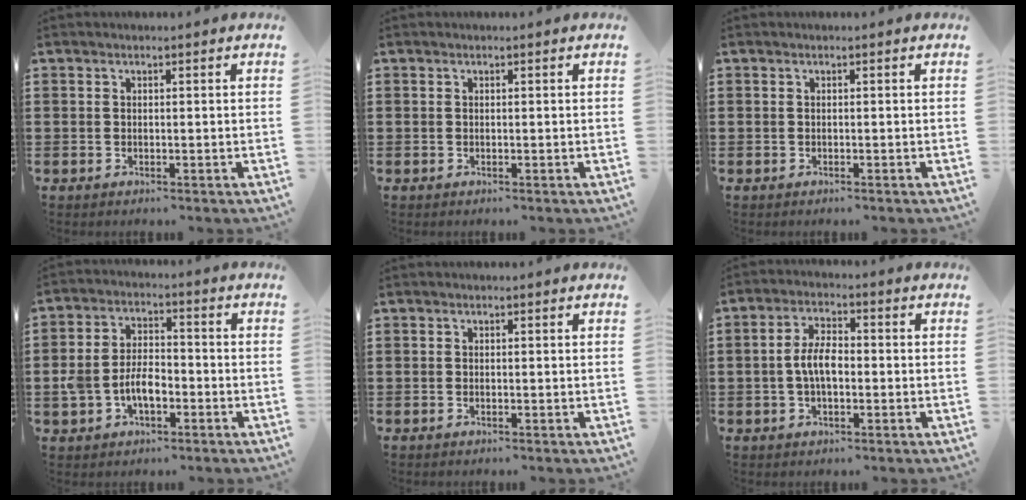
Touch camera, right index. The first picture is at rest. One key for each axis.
{"total": 0.0}
{"total": 0.0}
{"total": 6.1, "fx": -2.1, "fy": 3.5, "fz": 4.4, "tx": -0.104, "ty": 0.004, "tz": -0.045}
{"total": 0.0}
{"total": 5.4, "fx": -0.7, "fy": 2.6, "fz": 4.7, "tx": -0.104, "ty": 0.000, "tz": -0.019}